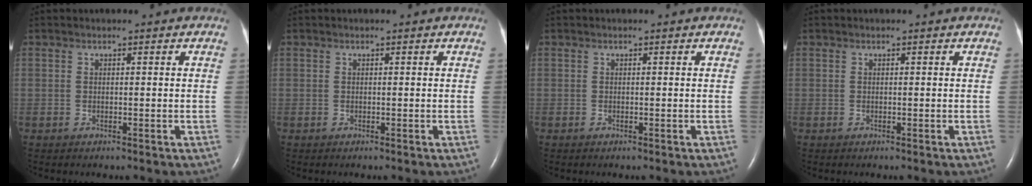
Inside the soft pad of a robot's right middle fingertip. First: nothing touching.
{"total": 0.0}
{"total": 0.0}
{"total": 0.0}